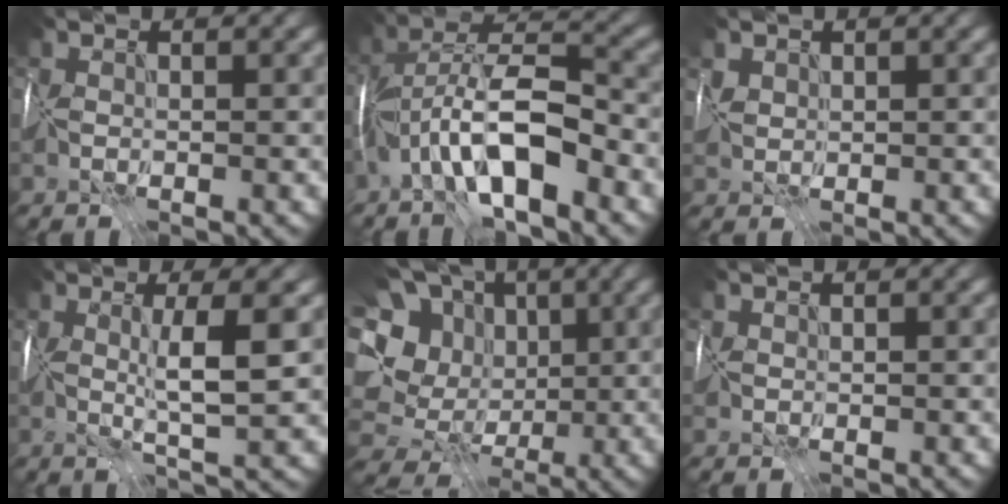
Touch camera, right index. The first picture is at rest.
{"total": 7.4, "force": [-4.1, 1.6, 5.9], "torque": [-0.093, 0.016, -0.079]}
{"total": 0.9, "force": [0.8, 0.4, -0.4], "torque": [0.013, -0.003, 0.015]}
{"total": 3.6, "force": [0.6, -0.5, 3.5], "torque": [-0.047, -0.009, 0.010]}
{"total": 11.9, "force": [1.0, 10.1, 6.2], "torque": [-0.126, -0.002, 0.012]}
{"total": 0.5, "force": [0.4, 0.2, -0.3], "torque": [0.009, 0.000, 0.007]}